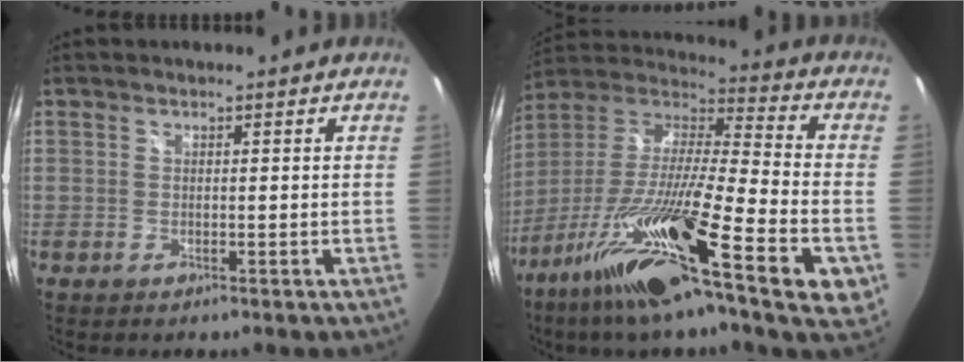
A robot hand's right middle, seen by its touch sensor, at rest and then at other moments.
{"total": 28.4, "force": [-13.6, 3.1, 24.7], "torque": [-0.401, -0.062, -0.248]}